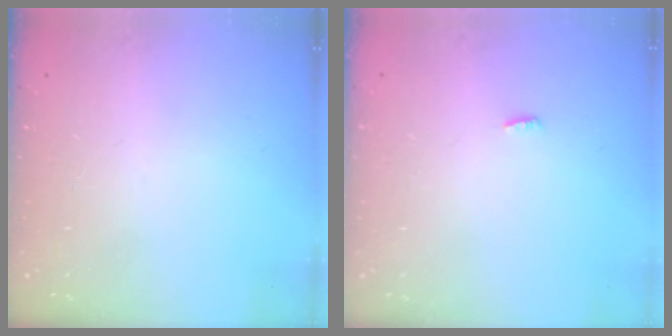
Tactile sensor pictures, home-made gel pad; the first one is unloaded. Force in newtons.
{"total": 2.3, "press": 2.1, "slide": 0.8}